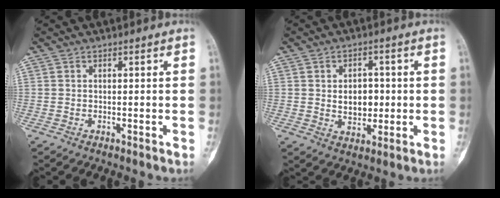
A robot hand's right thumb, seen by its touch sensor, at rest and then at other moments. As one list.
[{"total": 6.7, "force": [0.3, 4.7, 4.7], "torque": [-0.046, -0.002, 0.011]}]